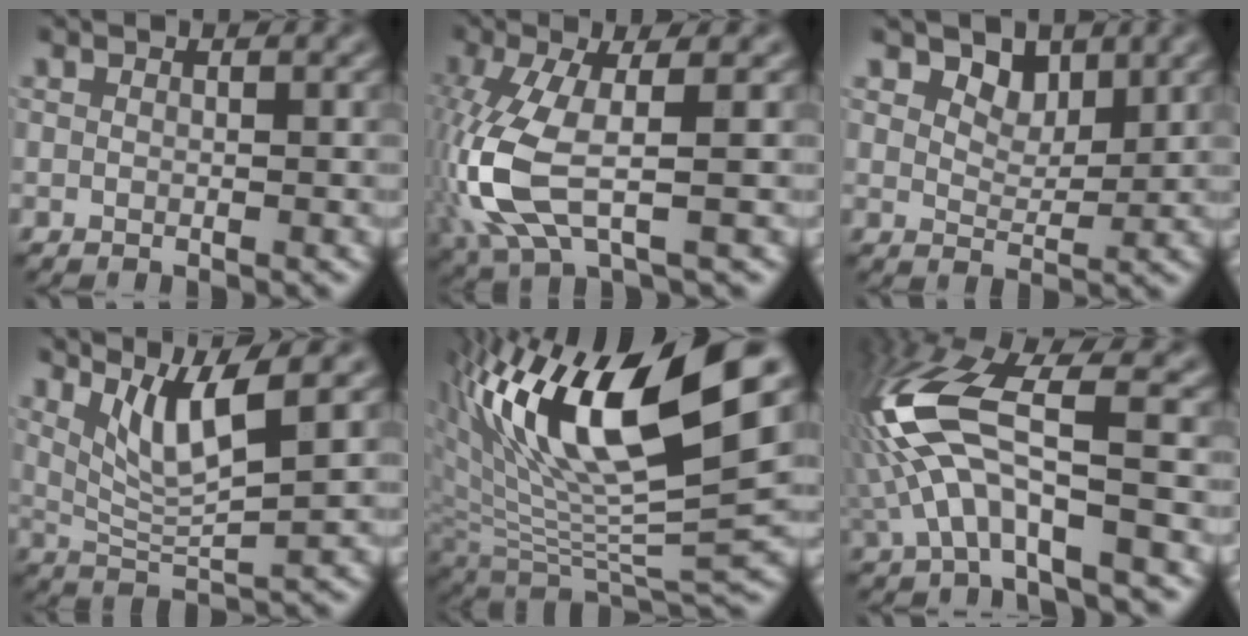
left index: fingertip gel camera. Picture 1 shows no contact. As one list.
[{"total": 7.9, "force": [-1.2, 2.8, 7.3], "torque": [-0.200, -0.006, -0.026]}, {"total": 3.0, "force": [2.1, 1.7, 1.4], "torque": [-0.031, -0.015, 0.034]}, {"total": 5.8, "force": [2.8, 1.0, 4.9], "torque": [-0.089, -0.005, 0.057]}, {"total": 13.8, "force": [5.6, 4.4, 11.8], "torque": [-0.222, 0.001, 0.105]}, {"total": 9.2, "force": [-0.6, 3.0, 8.7], "torque": [-0.197, 0.023, -0.019]}]